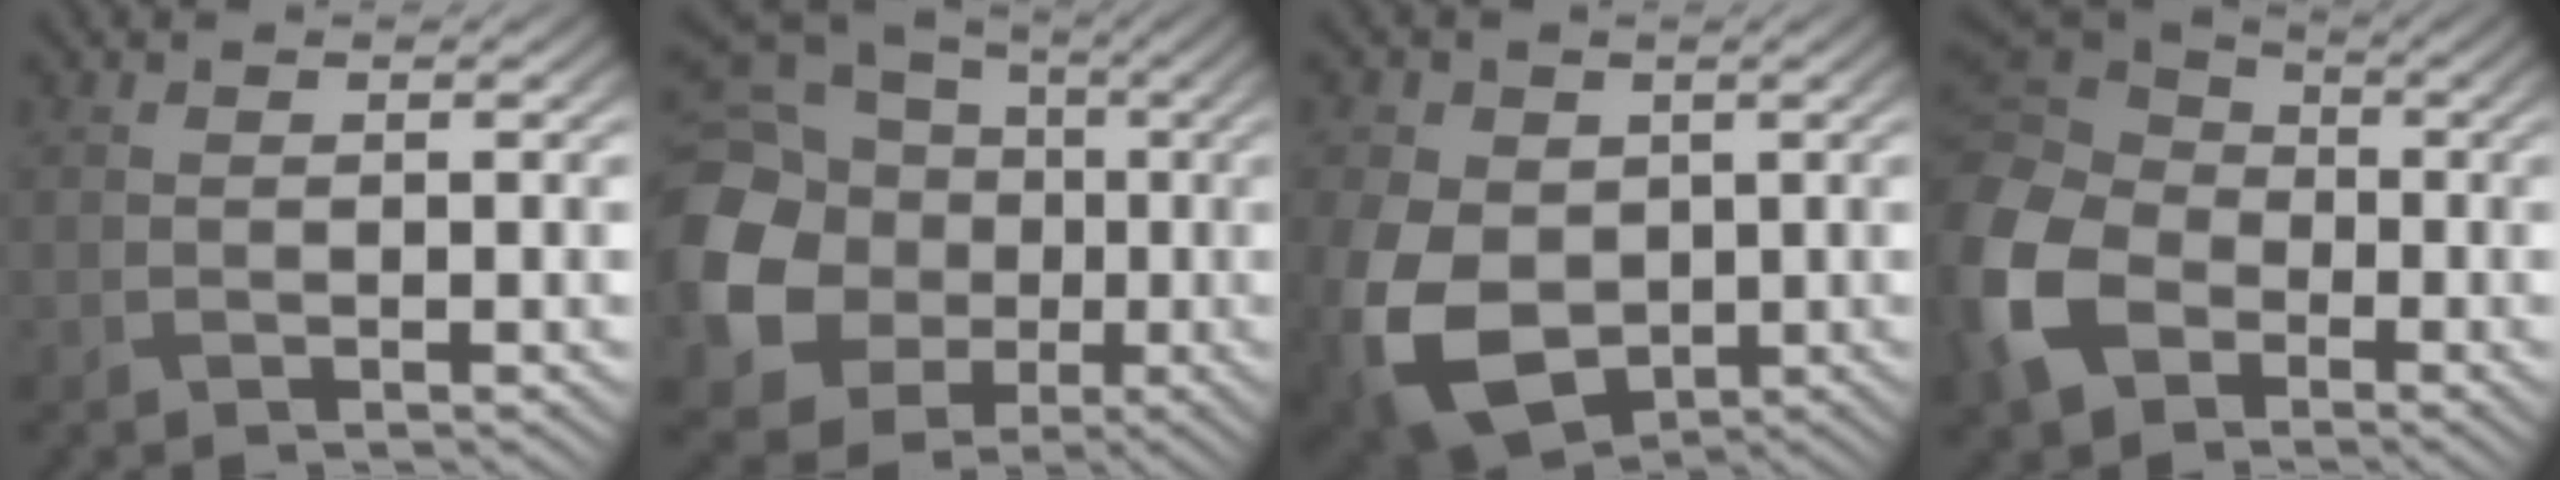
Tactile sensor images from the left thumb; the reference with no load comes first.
{"total": 19.0, "force": [-1.6, 17.1, 8.0], "torque": [-0.252, -0.038, -0.045]}
{"total": 12.9, "force": [-2.1, 9.6, 8.3], "torque": [-0.214, -0.030, -0.032]}
{"total": 14.0, "force": [-3.8, 11.0, 7.8], "torque": [-0.257, -0.041, -0.068]}